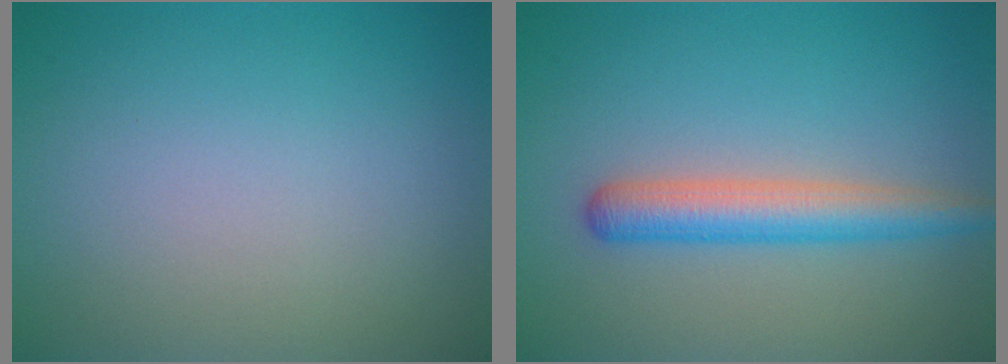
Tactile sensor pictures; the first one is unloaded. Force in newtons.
{"total": 3.8, "press": 3.8, "slide": 0.2}